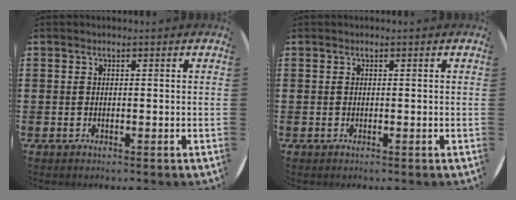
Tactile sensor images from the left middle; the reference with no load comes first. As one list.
[{"total": 0.0}]